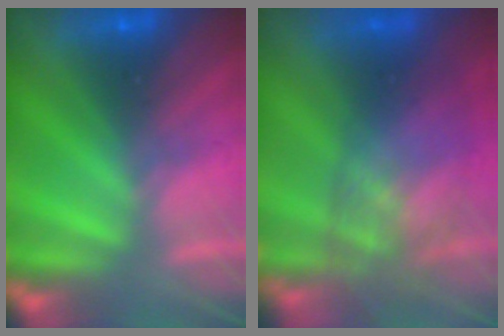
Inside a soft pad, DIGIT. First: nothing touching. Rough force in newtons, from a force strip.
{"total": 7.0}